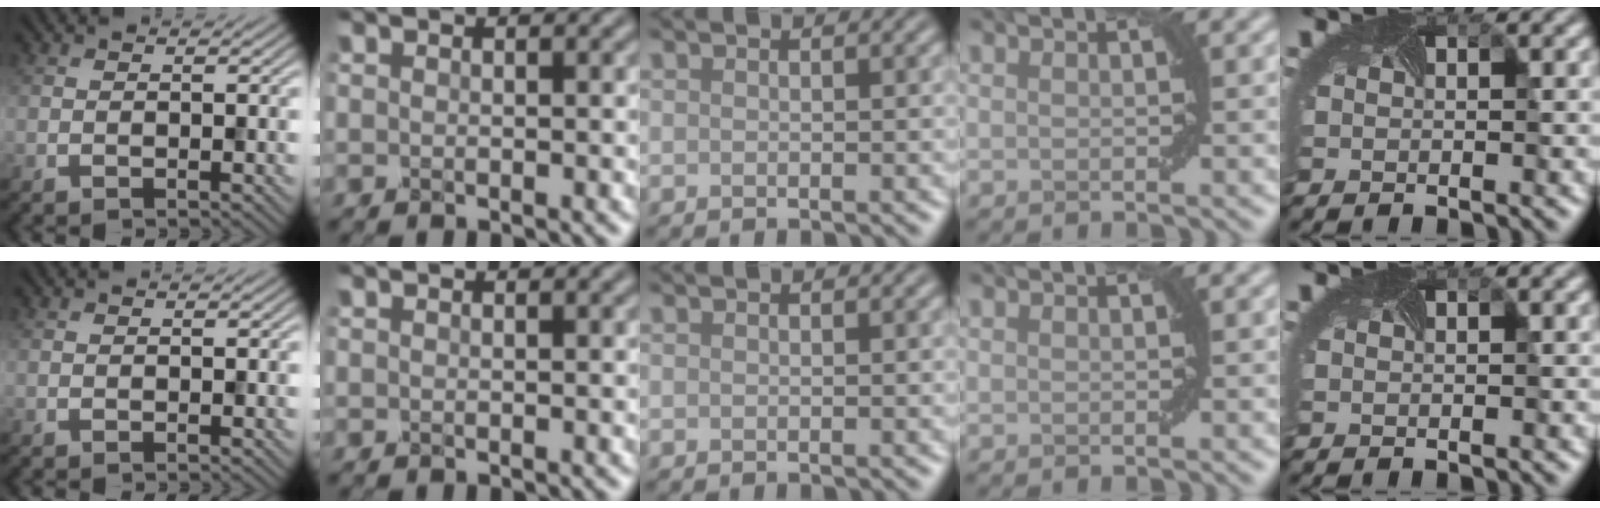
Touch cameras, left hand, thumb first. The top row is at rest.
{}